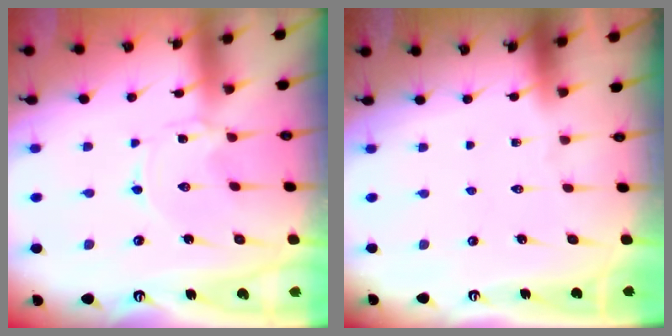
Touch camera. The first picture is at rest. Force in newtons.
{"total": 0.0}